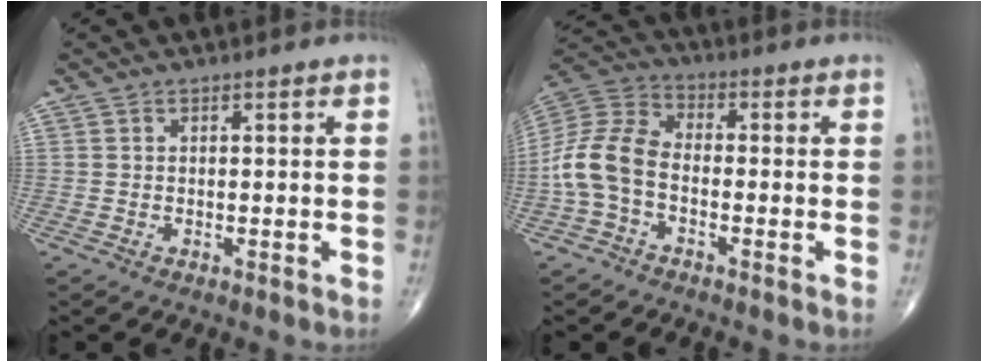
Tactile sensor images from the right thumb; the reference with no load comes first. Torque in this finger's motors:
{"motor_torque": [0.12, 0.12, 0.32, -0.32, 0.33]}